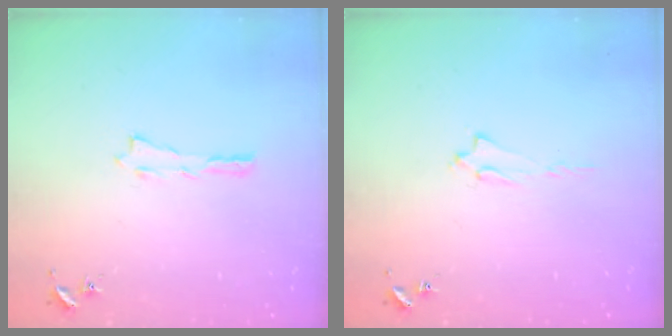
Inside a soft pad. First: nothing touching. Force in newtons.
{"total": 1.6, "press": 1.6, "slide": 0.2}